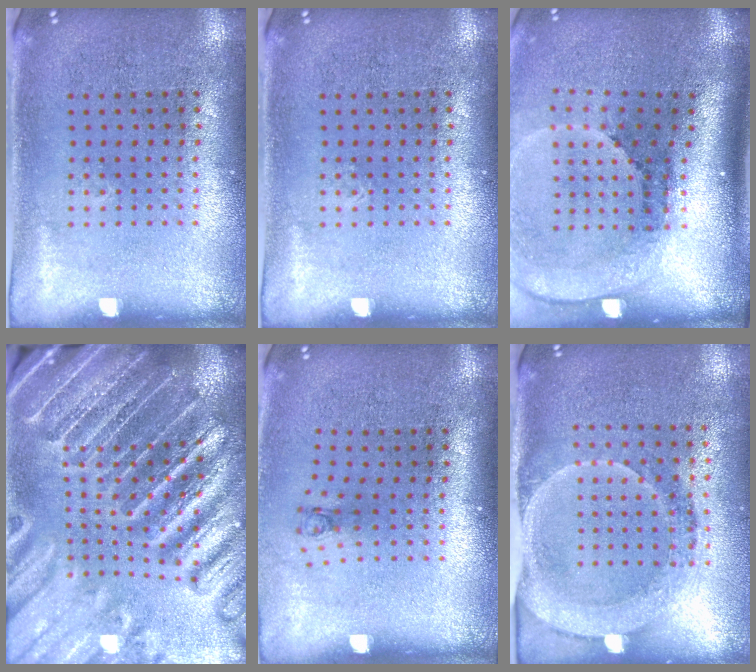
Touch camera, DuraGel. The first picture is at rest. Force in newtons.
{"total": 0.0}
{"total": 2.6, "press": 1.7, "slide": 1.9}
{"total": 4.3, "press": 4.1, "slide": 1.4}
{"total": 0.7, "press": 0.3, "slide": 0.7}
{"total": 1.8, "press": 1.7, "slide": 0.7}